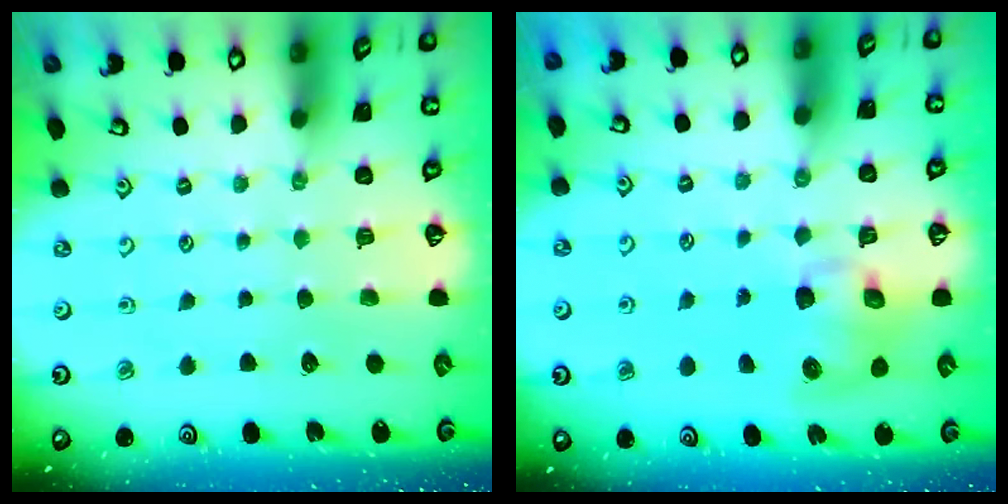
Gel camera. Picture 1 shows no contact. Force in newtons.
{"total": 8.9, "press": 8.8, "slide": 1.4}